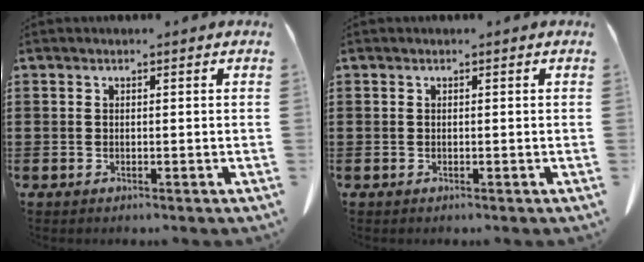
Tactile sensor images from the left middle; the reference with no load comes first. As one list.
[{"total": 0.0}]